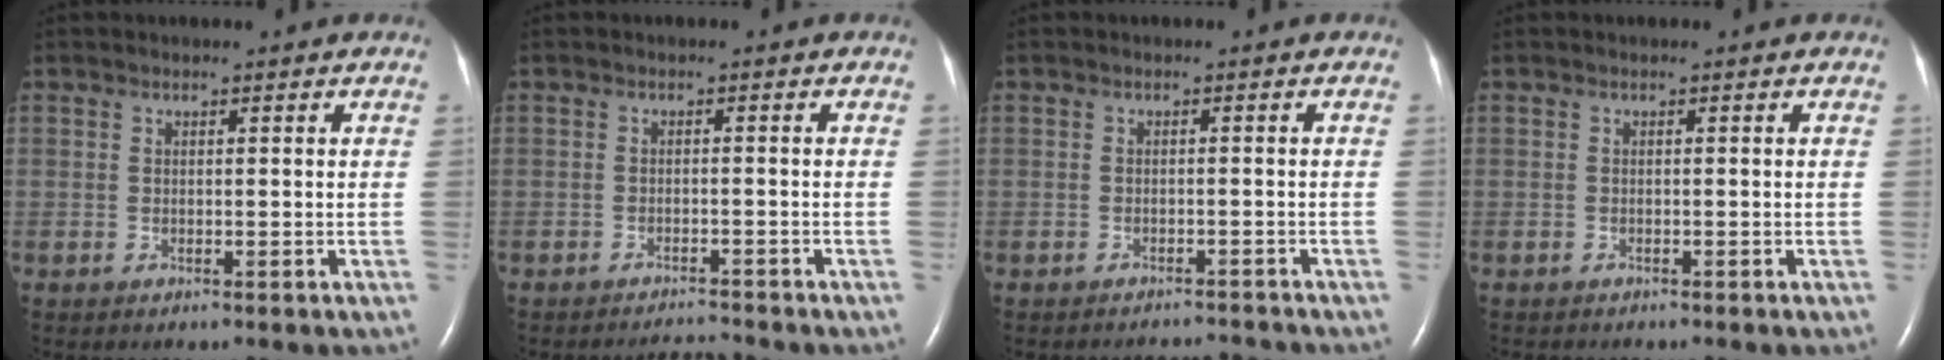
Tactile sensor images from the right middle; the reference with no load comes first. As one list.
[{"total": 2.5, "force": [-2.3, -0.7, -0.3], "torque": [-0.001, -0.014, -0.034]}, {"total": 3.3, "force": [-3.2, 0.1, -0.5], "torque": [0.007, -0.002, -0.043]}, {"total": 1.6, "force": [-1.5, 0.5, 0.5], "torque": [-0.013, -0.004, -0.018]}]